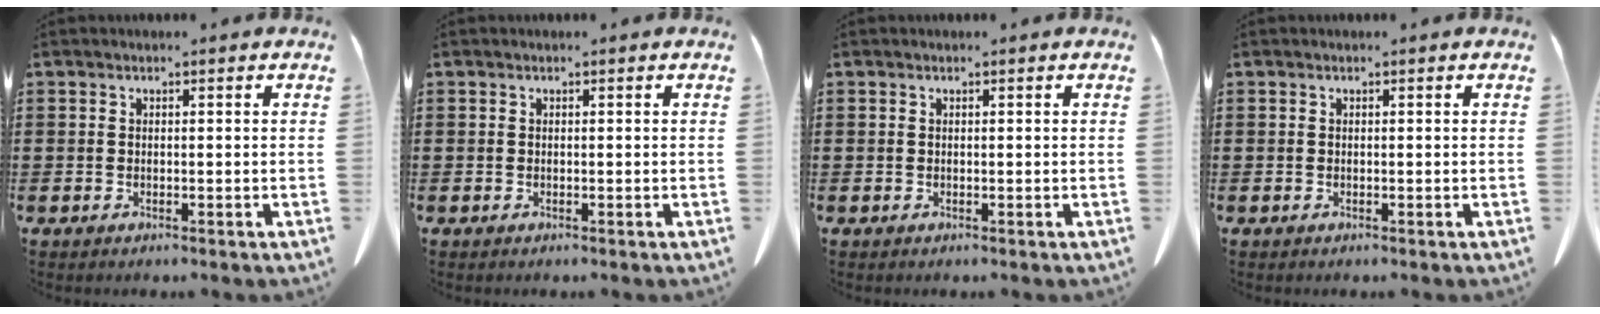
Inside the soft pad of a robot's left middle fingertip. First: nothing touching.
{"total": 0.0}
{"total": 0.0}
{"total": 0.0}